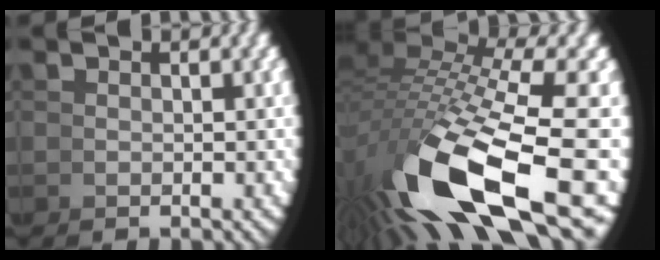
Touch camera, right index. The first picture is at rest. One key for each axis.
{"total": 11.7, "fx": -3.7, "fy": 5.7, "fz": 9.6, "tx": -0.193, "ty": -0.039, "tz": -0.037}